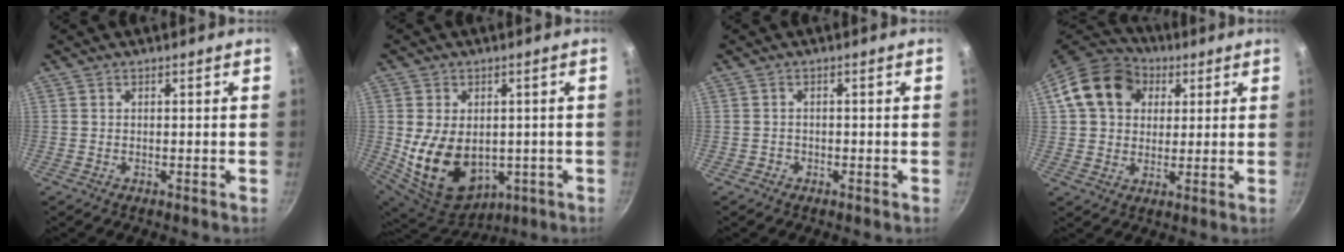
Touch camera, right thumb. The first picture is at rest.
{"total": 15.7, "force": [-1.2, 11.2, 11.0], "torque": [-0.185, -0.013, 0.010]}
{"total": 1.1, "force": [-0.6, 0.9, 0.0], "torque": [0.002, 0.009, -0.008]}
{"total": 15.4, "force": [4.6, 12.1, 8.2], "torque": [-0.130, 0.020, 0.065]}